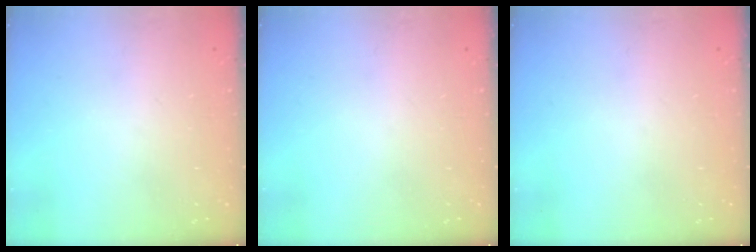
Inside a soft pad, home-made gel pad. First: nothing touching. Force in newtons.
{"total": 0.0}
{"total": 0.0}